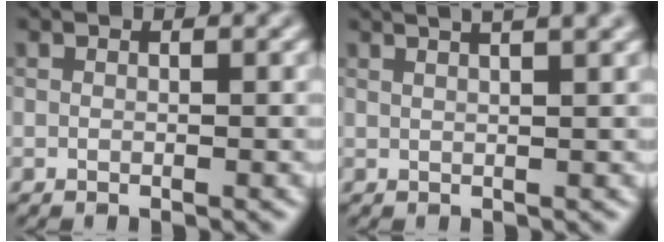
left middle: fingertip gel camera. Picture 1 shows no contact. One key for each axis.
{"total": 7.1, "fx": 4.4, "fy": 3.1, "fz": 4.7, "tx": -0.018, "ty": 0.059, "tz": 0.020}